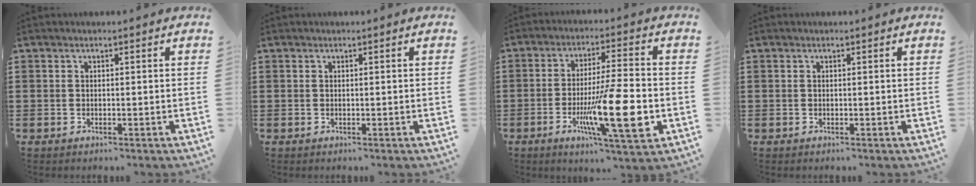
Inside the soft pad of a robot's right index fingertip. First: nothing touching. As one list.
[{"total": 0.0}, {"total": 15.0, "force": [-4.1, 2.8, 14.1], "torque": [-0.250, -0.013, -0.067]}, {"total": 0.0}]